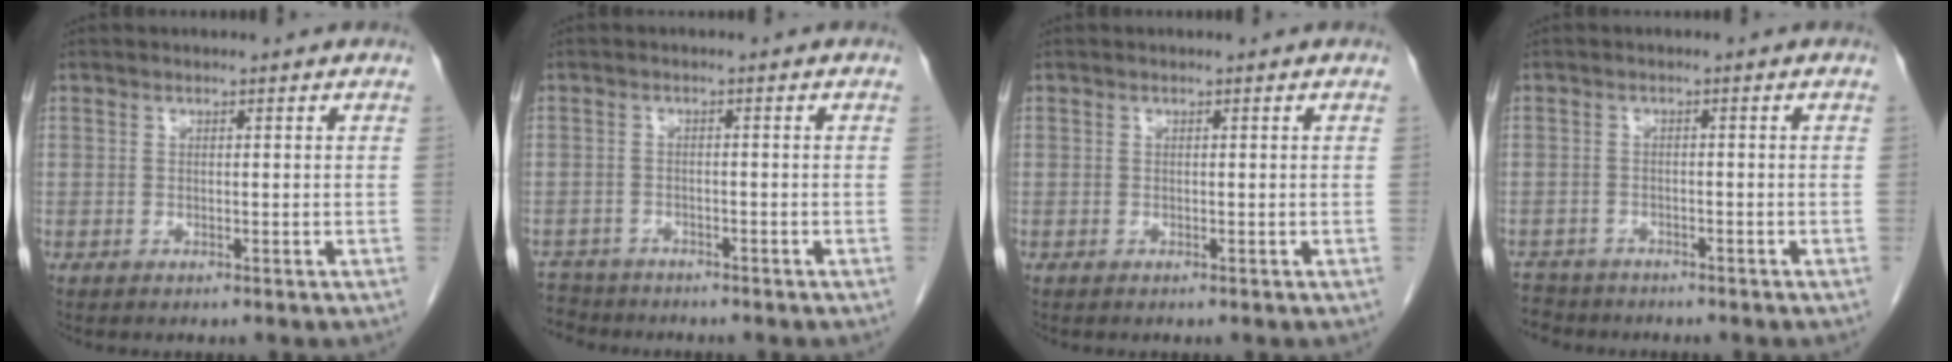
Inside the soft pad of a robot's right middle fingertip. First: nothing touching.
{"total": 4.8, "force": [-4.4, 1.8, -0.4], "torque": [0.009, -0.007, -0.078]}
{"total": 0.0}
{"total": 4.3, "force": [-4.0, 1.7, -0.3], "torque": [0.007, -0.006, -0.069]}